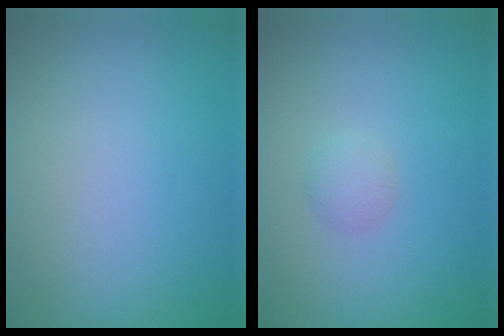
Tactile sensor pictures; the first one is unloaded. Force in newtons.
{"total": 1.2, "press": 1.2, "slide": 0.0}